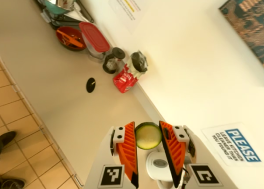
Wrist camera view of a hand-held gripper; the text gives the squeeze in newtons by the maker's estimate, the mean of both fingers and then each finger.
{"total": 9.1, "left": 9.2, "right": 8.9}